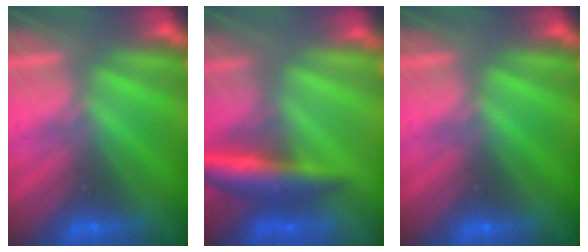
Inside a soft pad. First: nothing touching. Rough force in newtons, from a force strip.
{"total": 6.9}
{"total": 0.0}